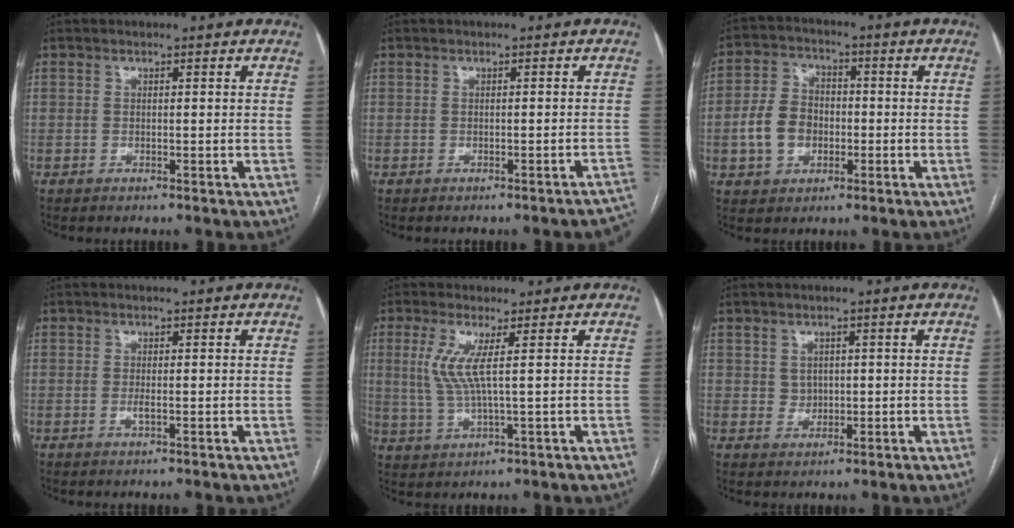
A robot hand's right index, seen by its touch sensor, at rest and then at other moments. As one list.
[{"total": 3.3, "force": [-3.1, 0.2, 1.1], "torque": [0.007, -0.007, -0.031]}, {"total": 8.2, "force": [-1.5, 6.2, 5.1], "torque": [-0.116, 0.023, -0.025]}, {"total": 0.9, "force": [-0.2, 0.1, 0.8], "torque": [-0.019, -0.002, -0.003]}, {"total": 5.3, "force": [1.5, -0.1, 5.1], "torque": [-0.119, 0.000, 0.036]}, {"total": 2.1, "force": [0.5, 1.9, 0.7], "torque": [-0.008, -0.001, 0.012]}]